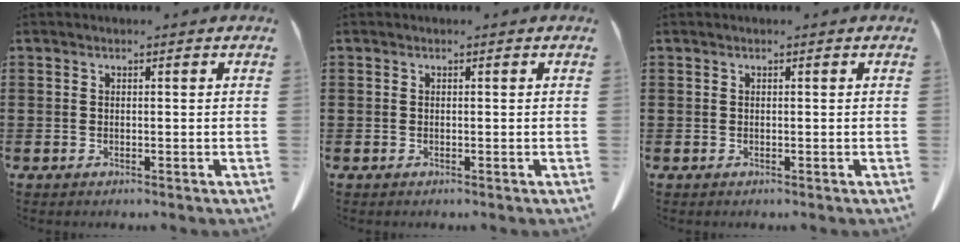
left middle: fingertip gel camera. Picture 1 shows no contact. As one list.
[{"total": 0.0}, {"total": 0.0}]